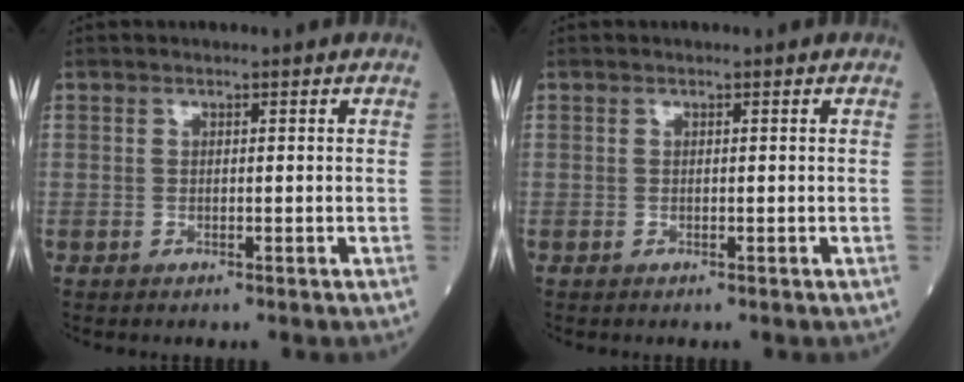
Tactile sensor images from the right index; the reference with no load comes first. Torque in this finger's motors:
{"motor_torque": [0.00, 0.00, 0.00, 0.00]}